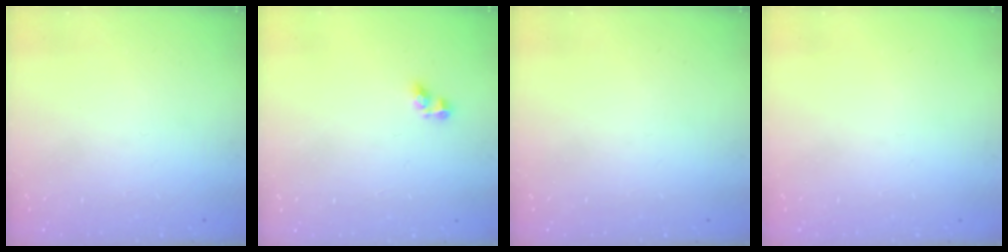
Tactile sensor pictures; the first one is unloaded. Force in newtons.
{"total": 3.0, "press": 3.0, "slide": 0.4}
{"total": 0.0}
{"total": 0.0}